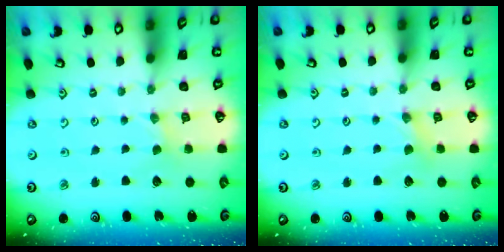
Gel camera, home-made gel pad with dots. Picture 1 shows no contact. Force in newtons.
{"total": 1.8, "press": 1.7, "slide": 0.3}